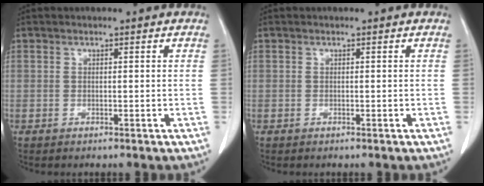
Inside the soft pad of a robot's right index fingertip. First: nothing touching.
{"total": 0.0}